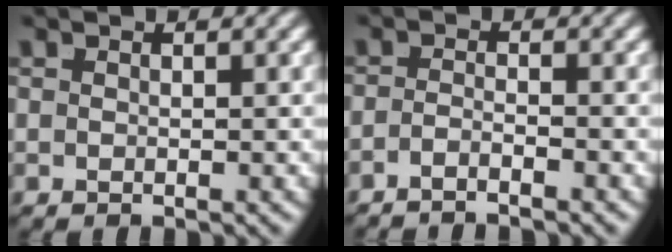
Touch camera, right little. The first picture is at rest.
{"total": 2.7, "force": [-2.5, -0.3, 0.7], "torque": [-0.014, -0.012, -0.039]}